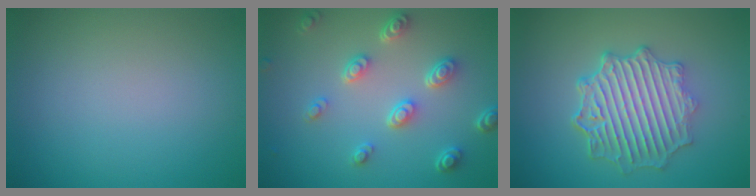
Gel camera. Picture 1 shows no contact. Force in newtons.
{"total": 4.5, "press": 3.4, "slide": 3.0}
{"total": 6.4, "press": 5.3, "slide": 3.5}